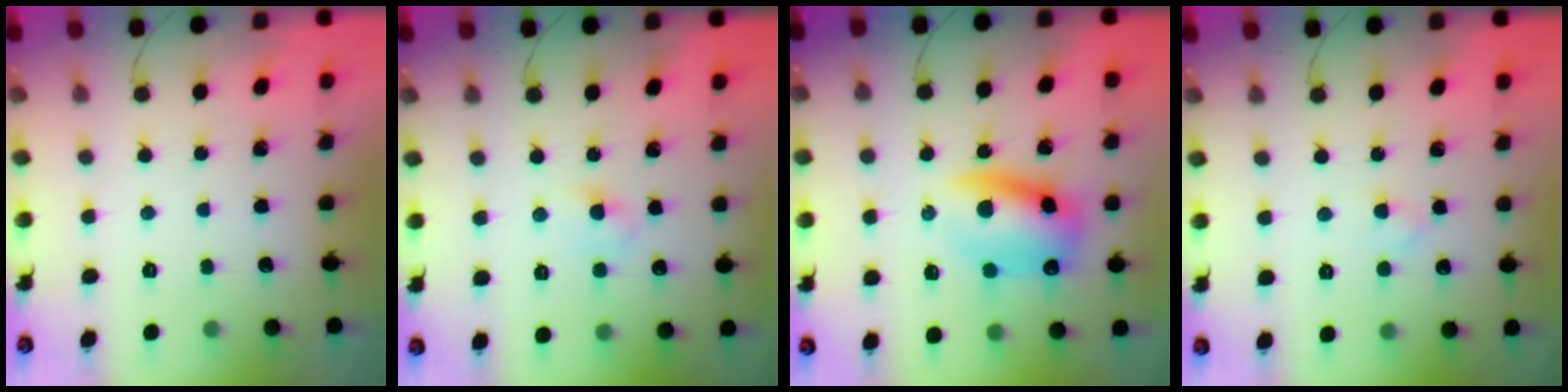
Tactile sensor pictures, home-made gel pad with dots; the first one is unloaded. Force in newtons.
{"total": 3.2, "press": 3.0, "slide": 1.0}
{"total": 12.9, "press": 12.6, "slide": 3.1}
{"total": 1.7, "press": 1.5, "slide": 0.9}